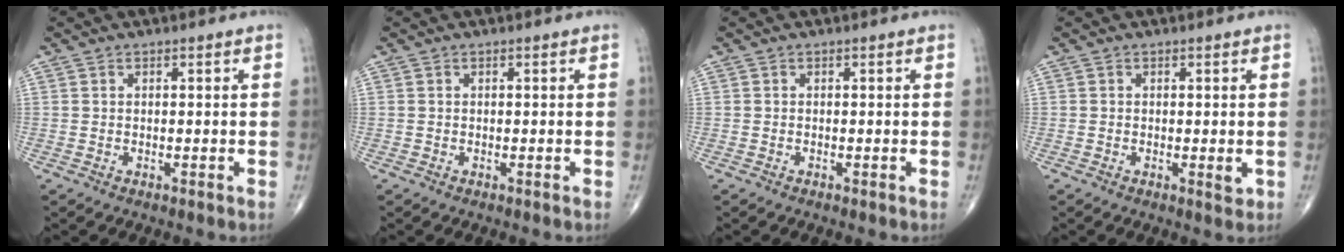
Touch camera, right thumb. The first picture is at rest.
{"total": 0.0}
{"total": 0.0}
{"total": 1.5, "force": [-0.2, 0.5, 1.4], "torque": [-0.020, -0.005, -0.005]}